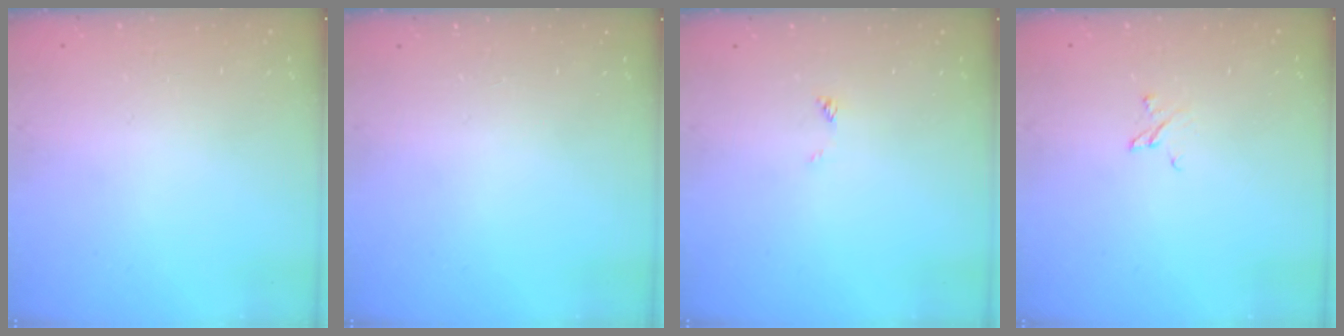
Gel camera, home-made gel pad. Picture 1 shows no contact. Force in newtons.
{"total": 0.0}
{"total": 0.0}
{"total": 2.7, "press": 2.7, "slide": 0.4}